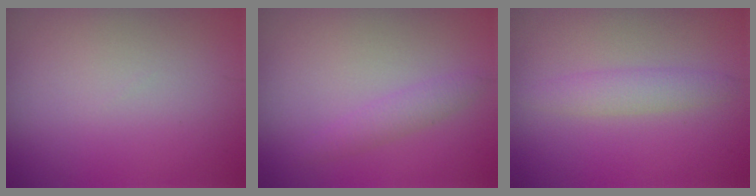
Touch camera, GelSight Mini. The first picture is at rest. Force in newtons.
{"total": 1.5, "press": 1.5, "slide": 0.0}
{"total": 2.0, "press": 2.0, "slide": 0.1}